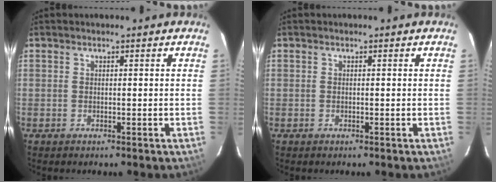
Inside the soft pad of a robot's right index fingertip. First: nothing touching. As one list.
[{"total": 0.0}]